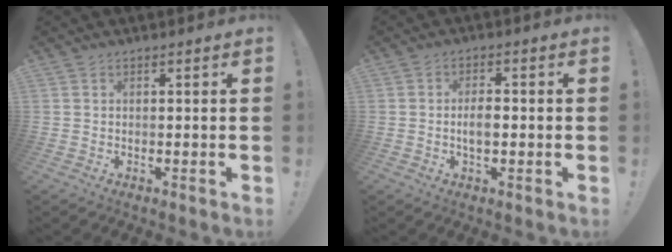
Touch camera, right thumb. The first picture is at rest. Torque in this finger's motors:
{"motor_torque": [-0.12, 0.17, 0.15, 0.22, 0.00]}